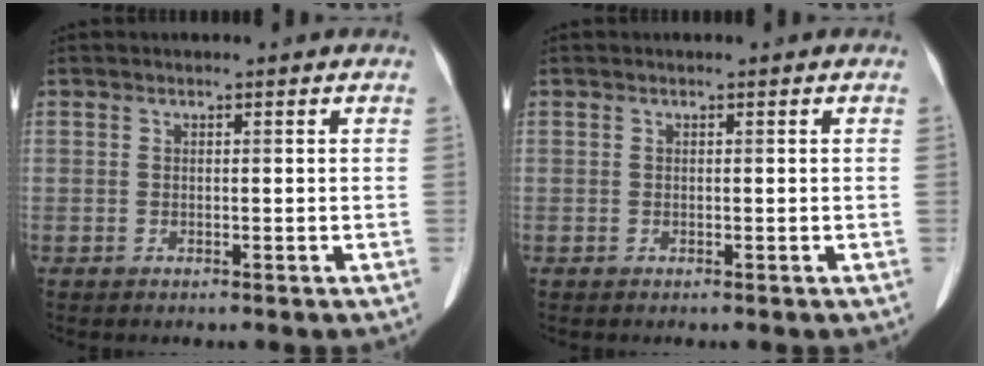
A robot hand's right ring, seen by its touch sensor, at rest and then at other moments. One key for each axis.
{"total": 0.0}